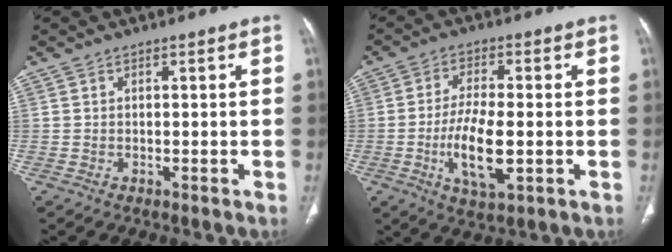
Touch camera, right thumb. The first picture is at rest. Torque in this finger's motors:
{"motor_torque": [-0.13, 0.30, 0.08, 0.26, 0.11]}